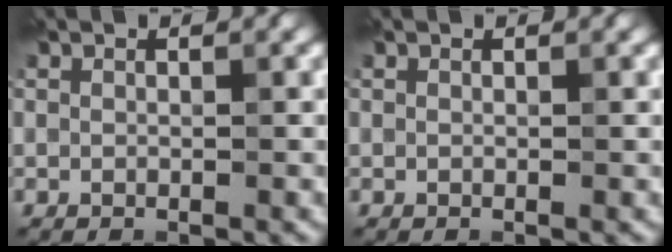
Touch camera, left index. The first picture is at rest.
{"total": 0.0}